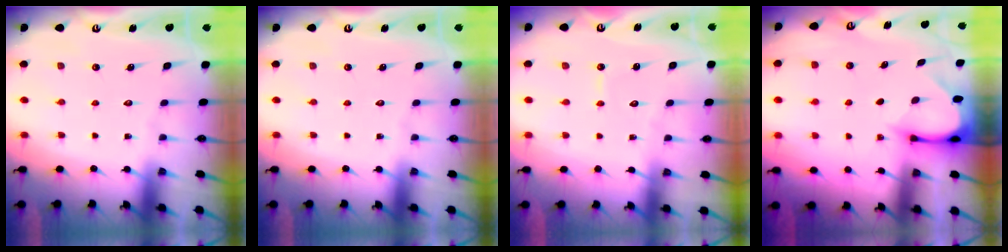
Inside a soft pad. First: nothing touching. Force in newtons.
{"total": 0.0}
{"total": 2.8, "press": 2.8, "slide": 0.3}
{"total": 3.2, "press": 3.2, "slide": 0.1}